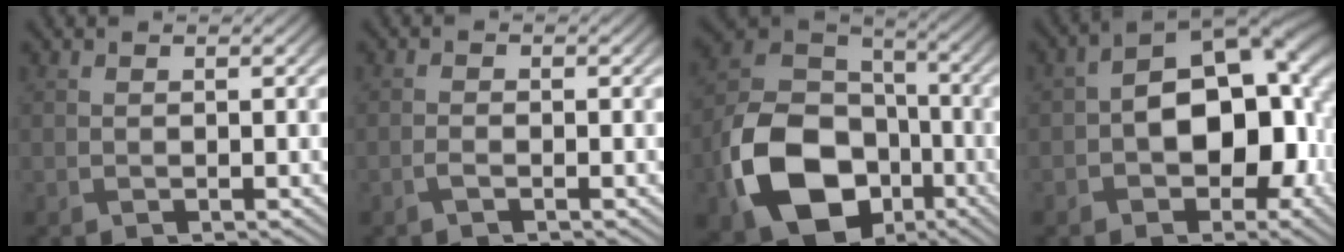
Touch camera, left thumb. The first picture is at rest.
{"total": 1.0, "force": [-0.6, 0.3, 0.7], "torque": [-0.017, 0.002, -0.014]}
{"total": 16.2, "force": [-6.4, 11.6, 9.3], "torque": [-0.199, -0.045, -0.121]}
{"total": 12.8, "force": [-0.8, 8.1, 9.9], "torque": [-0.151, -0.008, -0.010]}